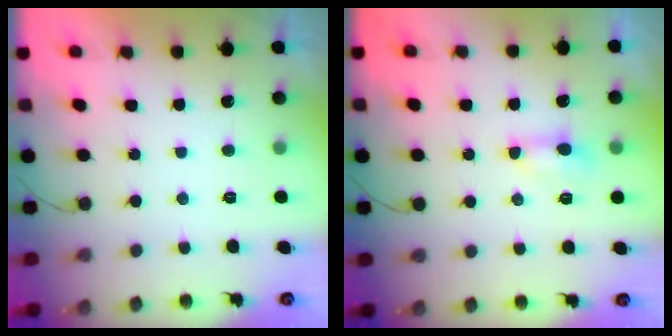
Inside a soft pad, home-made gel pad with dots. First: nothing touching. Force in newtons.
{"total": 4.5, "press": 4.5, "slide": 0.8}